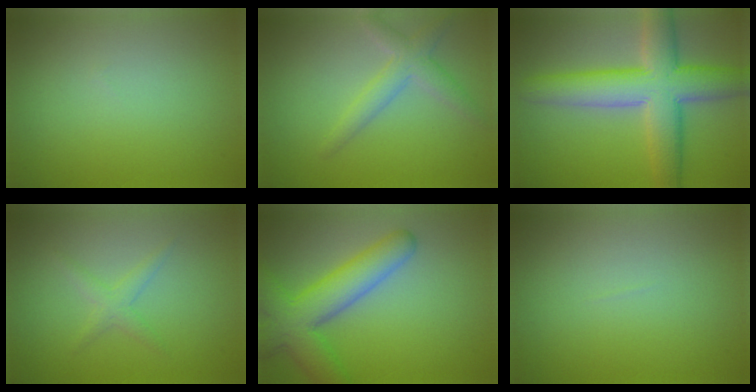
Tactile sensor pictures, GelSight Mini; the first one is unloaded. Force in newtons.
{"total": 2.8, "press": 2.8, "slide": 0.1}
{"total": 9.0, "press": 9.0, "slide": 0.2}
{"total": 1.4, "press": 1.4, "slide": 0.1}
{"total": 6.5, "press": 6.5, "slide": 0.3}
{"total": 0.0}